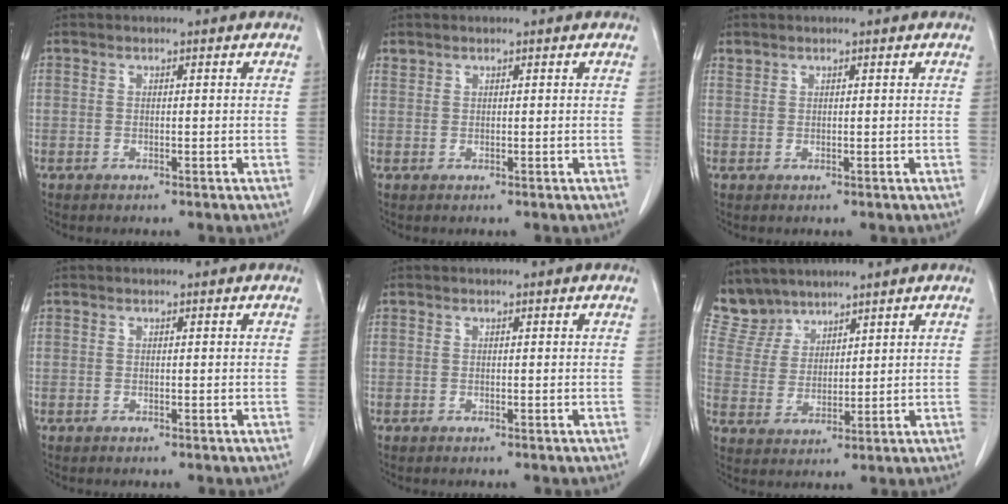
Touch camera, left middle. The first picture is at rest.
{"total": 0.7, "force": [0.6, 0.2, 0.0], "torque": [-0.005, 0.003, 0.015]}
{"total": 0.7, "force": [0.7, 0.2, 0.0], "torque": [-0.005, 0.003, 0.016]}
{"total": 0.0}
{"total": 0.0}
{"total": 6.0, "force": [5.6, 2.1, -0.2], "torque": [-0.006, 0.006, 0.128]}